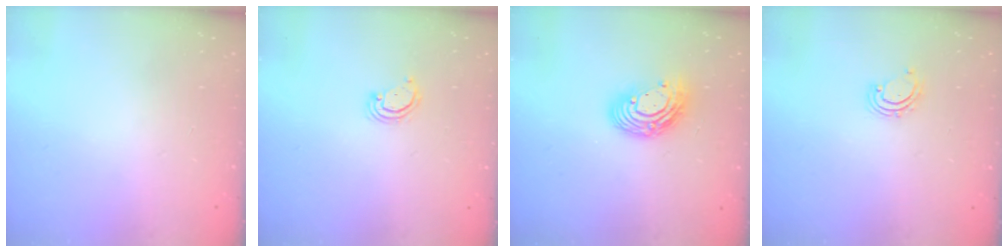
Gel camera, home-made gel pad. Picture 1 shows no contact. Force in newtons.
{"total": 2.8, "press": 2.8, "slide": 0.2}
{"total": 11.7, "press": 11.7, "slide": 0.9}
{"total": 2.9, "press": 2.9, "slide": 0.4}